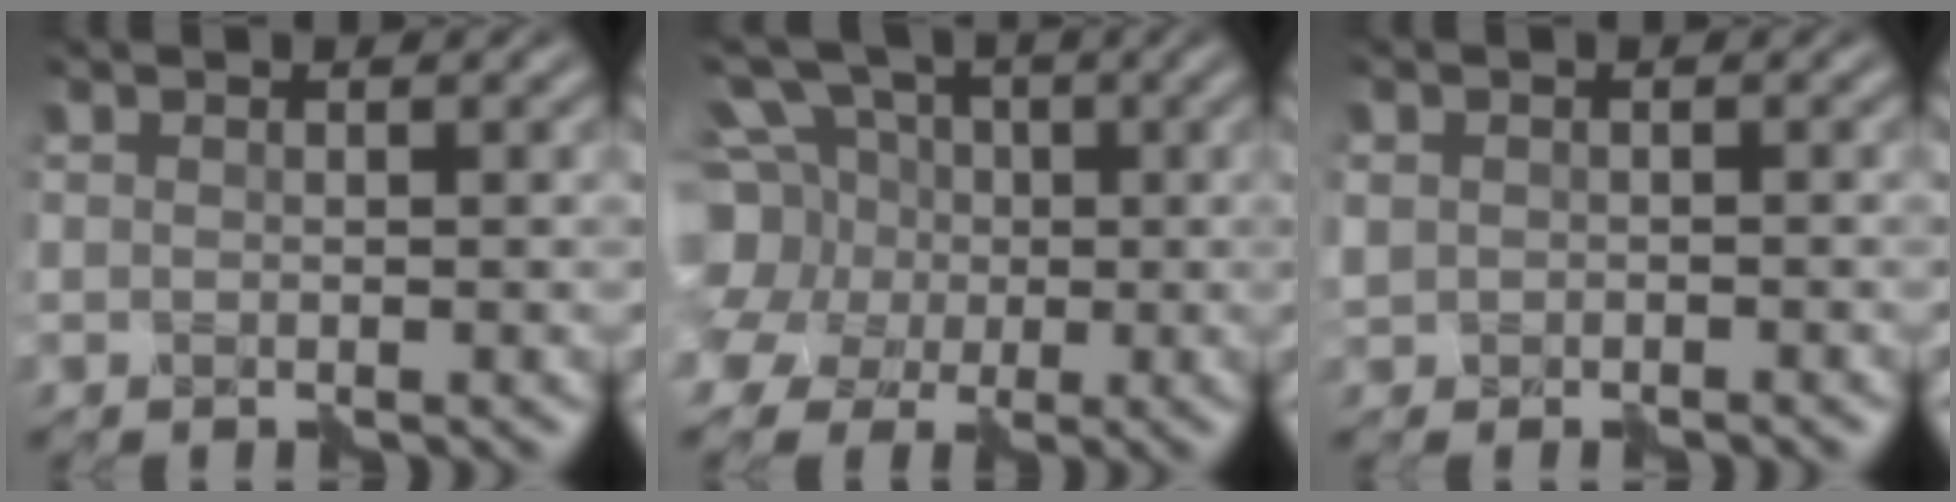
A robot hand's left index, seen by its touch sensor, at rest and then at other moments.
{"total": 12.7, "force": [0.6, 11.1, 6.2], "torque": [-0.169, 0.029, -0.024]}
{"total": 1.1, "force": [-0.5, 0.9, 0.1], "torque": [0.002, -0.003, -0.010]}